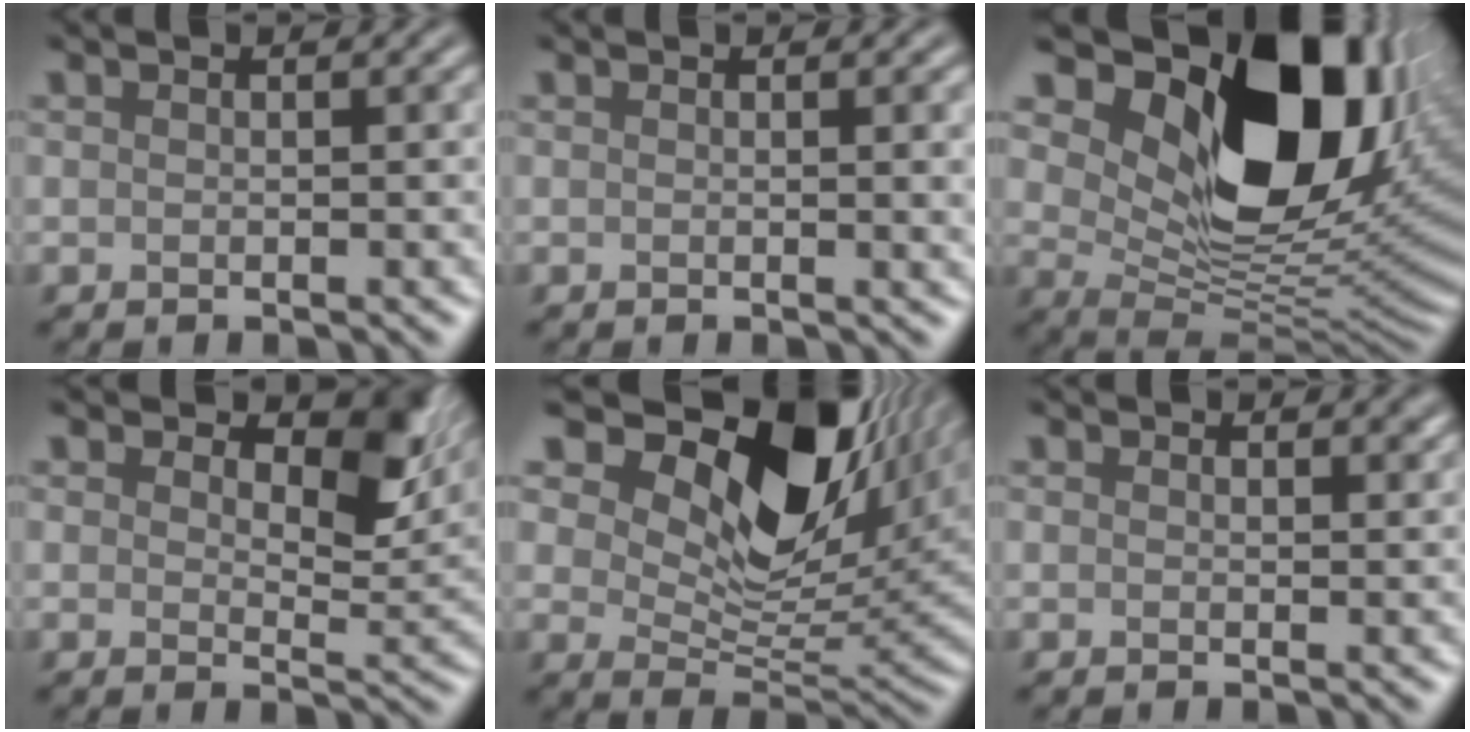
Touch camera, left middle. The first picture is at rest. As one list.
[{"total": 2.1, "force": [0.2, 0.6, 2.0], "torque": [-0.018, 0.001, 0.000]}, {"total": 16.2, "force": [6.5, 9.4, 11.5], "torque": [-0.167, -0.010, 0.119]}, {"total": 6.9, "force": [3.0, 3.7, 5.0], "torque": [-0.067, -0.004, 0.038]}, {"total": 15.5, "force": [8.1, 8.0, 10.5], "torque": [-0.177, 0.012, 0.137]}, {"total": 0.9, "force": [0.5, 0.6, 0.4], "torque": [-0.003, -0.002, 0.004]}]